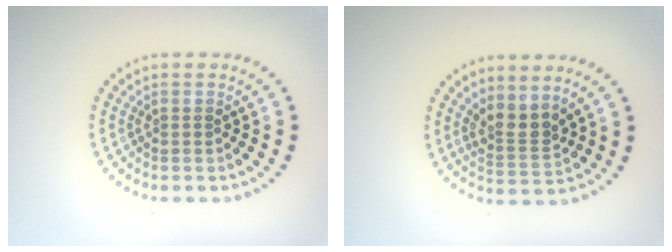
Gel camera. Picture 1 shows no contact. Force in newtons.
{"total": 2.6, "press": 1.9, "slide": 1.8}